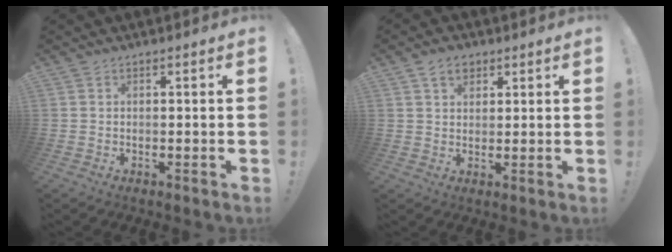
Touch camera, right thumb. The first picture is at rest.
{"total": 5.2, "force": [2.9, 3.6, 2.4], "torque": [-0.030, -0.006, 0.051]}